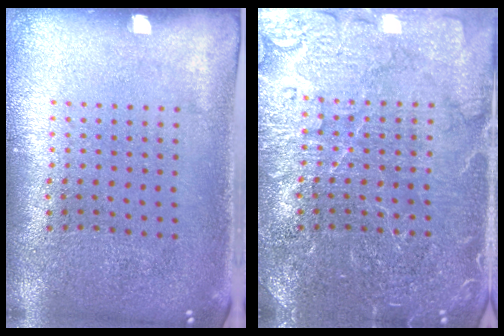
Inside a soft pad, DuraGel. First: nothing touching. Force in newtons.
{"total": 4.1, "press": 4.1, "slide": 0.6}